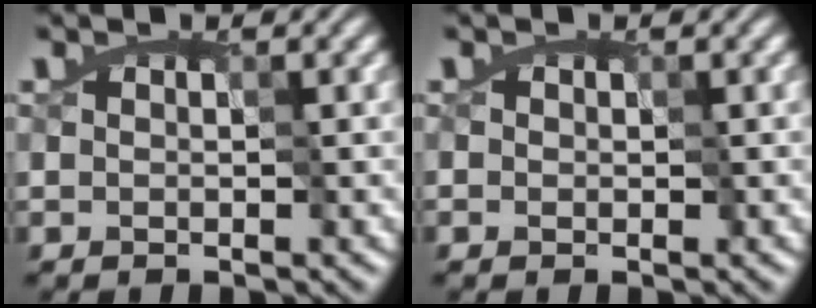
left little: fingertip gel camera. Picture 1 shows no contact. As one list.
[{"total": 1.1, "force": [0.5, 0.8, 0.4], "torque": [-0.011, 0.004, 0.011]}]